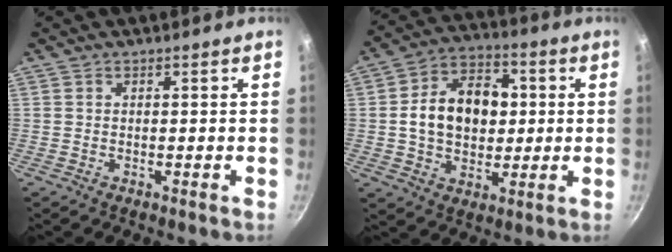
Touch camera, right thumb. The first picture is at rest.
{"total": 14.8, "force": [1.2, 10.8, 10.1], "torque": [-0.133, 0.018, 0.011]}